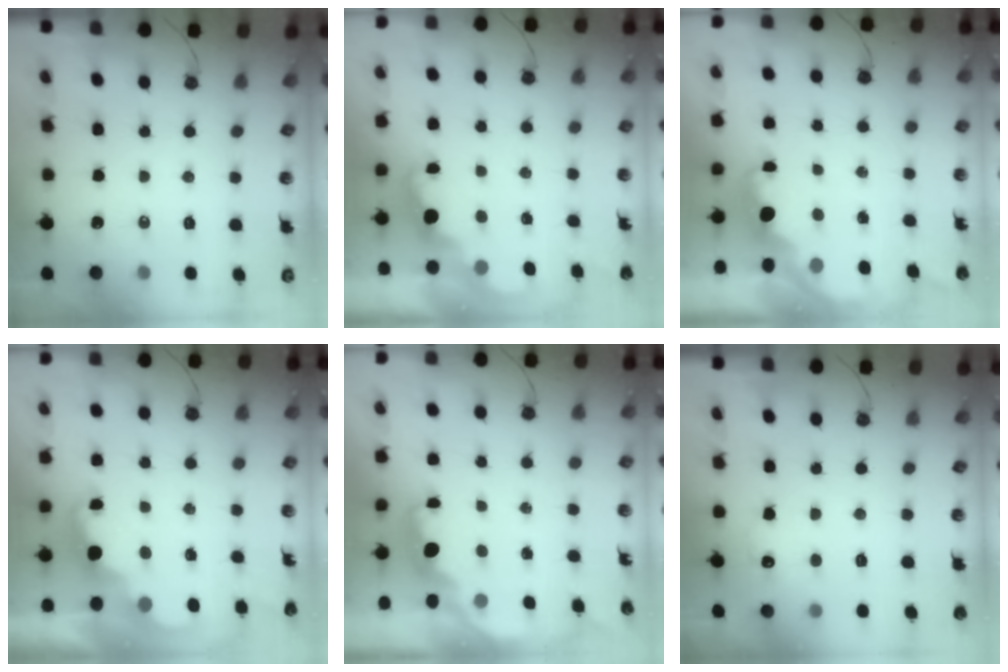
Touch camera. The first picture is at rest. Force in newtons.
{"total": 2.3, "press": 2.3, "slide": 0.5}
{"total": 2.2, "press": 2.1, "slide": 0.8}
{"total": 2.5, "press": 2.5, "slide": 0.6}
{"total": 1.9, "press": 1.8, "slide": 0.7}
{"total": 5.6, "press": 5.5, "slide": 1.2}